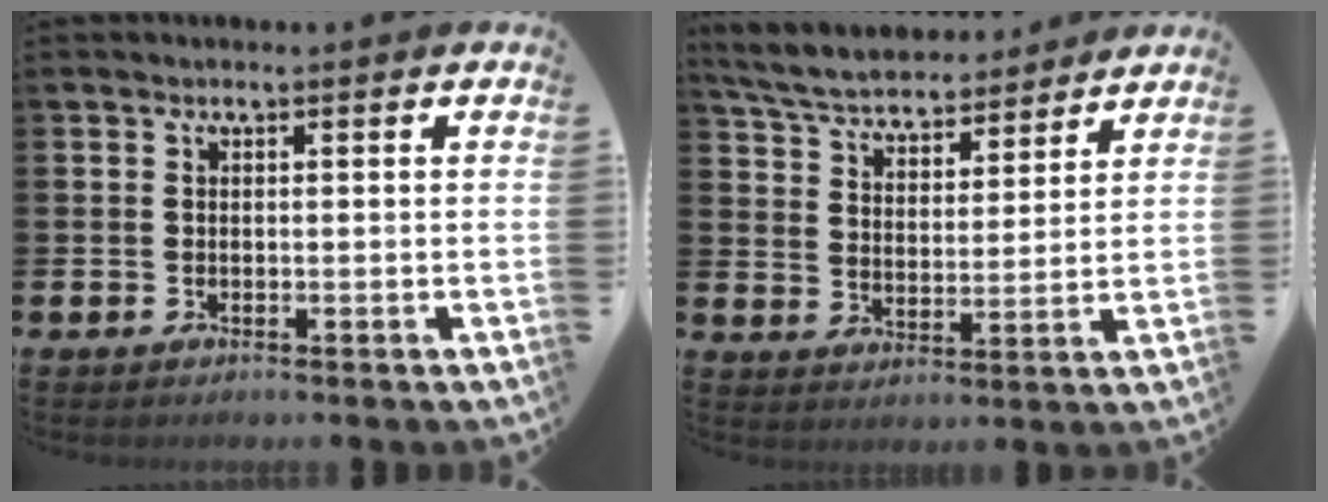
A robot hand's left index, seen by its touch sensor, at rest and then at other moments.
{"total": 6.1, "force": [5.8, 1.4, 1.0], "torque": [-0.053, -0.035, 0.102]}